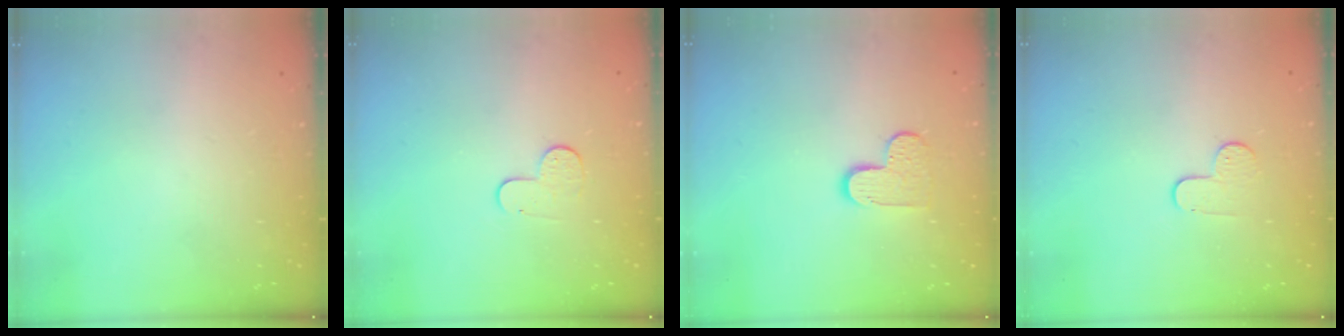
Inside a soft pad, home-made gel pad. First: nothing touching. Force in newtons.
{"total": 6.9, "press": 6.9, "slide": 0.5}
{"total": 7.4, "press": 7.4, "slide": 0.5}
{"total": 6.2, "press": 6.2, "slide": 0.6}